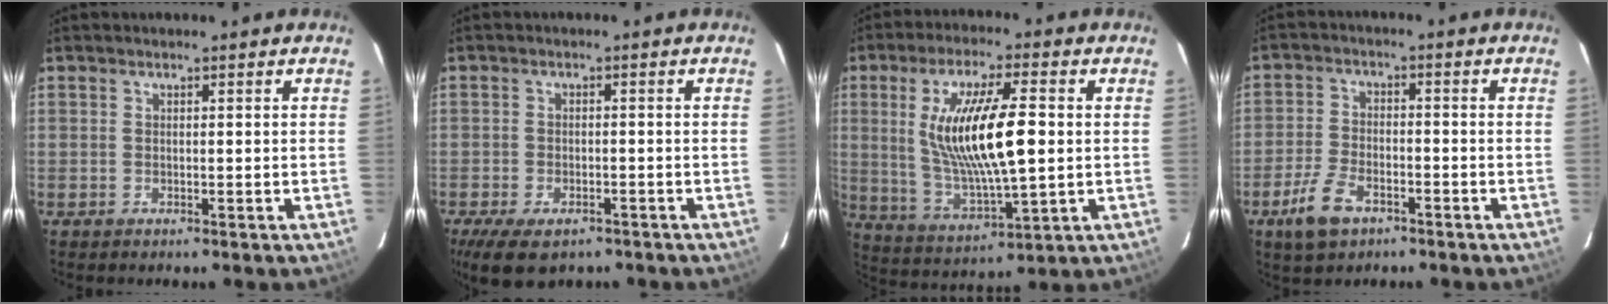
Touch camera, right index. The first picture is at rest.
{"total": 9.3, "force": [-6.2, 4.4, 5.3], "torque": [-0.120, -0.025, -0.100]}
{"total": 16.6, "force": [1.8, 4.3, 15.9], "torque": [-0.302, -0.006, 0.046]}
{"total": 7.7, "force": [-4.6, 3.9, 4.8], "torque": [-0.118, -0.003, -0.085]}